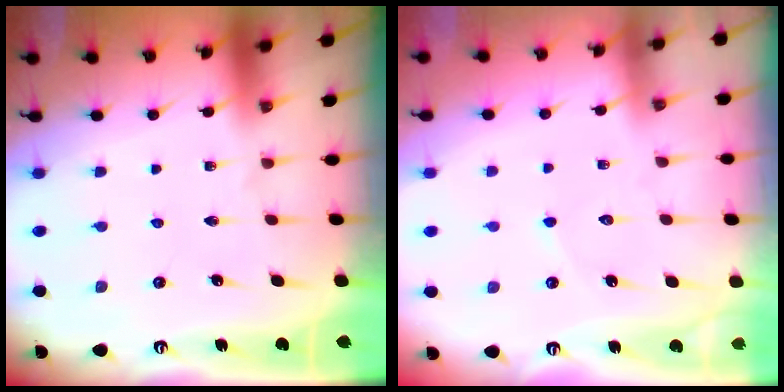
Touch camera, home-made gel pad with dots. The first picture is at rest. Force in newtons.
{"total": 3.1, "press": 3.1, "slide": 0.3}